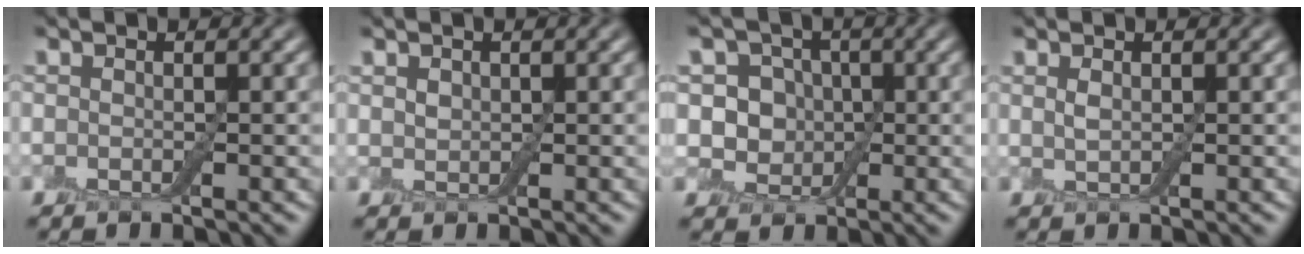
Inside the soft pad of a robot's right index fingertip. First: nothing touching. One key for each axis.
{"total": 0.7, "fx": 0.5, "fy": 0.4, "fz": 0.3, "tx": -0.007, "ty": 0.001, "tz": 0.010}
{"total": 5.0, "fx": 0.8, "fy": 4.3, "fz": 2.3, "tx": -0.020, "ty": 0.011, "tz": -0.014}
{"total": 0.7, "fx": 0.4, "fy": 0.2, "fz": 0.6, "tx": -0.018, "ty": 0.001, "tz": 0.010}